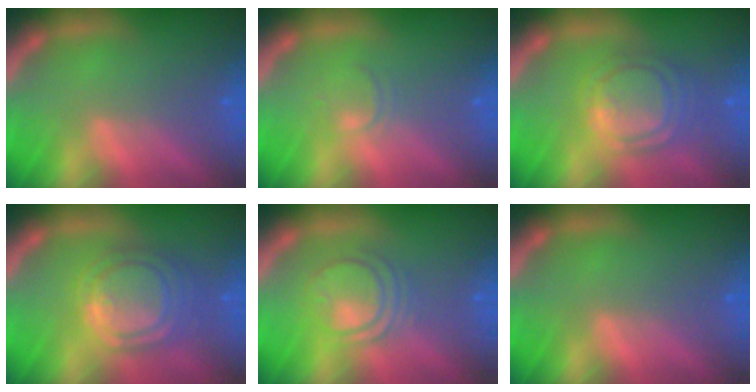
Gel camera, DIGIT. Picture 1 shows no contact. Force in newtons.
{"total": 1.4}
{"total": 6.5}
{"total": 8.0}
{"total": 5.0}
{"total": 0.0}